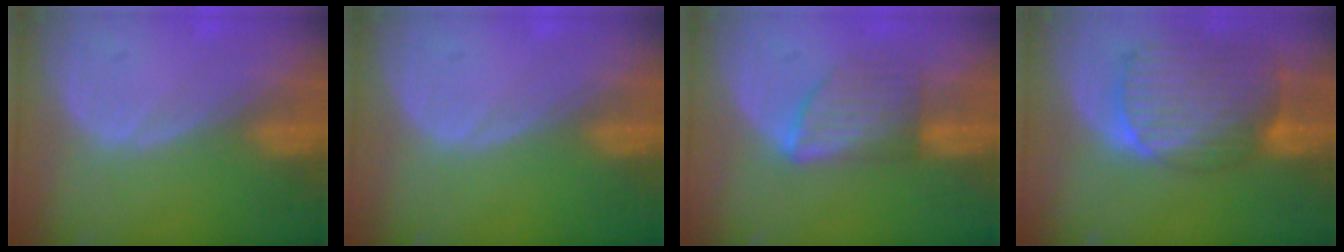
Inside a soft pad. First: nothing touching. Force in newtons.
{"total": 0.0}
{"total": 5.9, "press": 5.7, "slide": 1.5}
{"total": 10.6, "press": 9.0, "slide": 5.6}